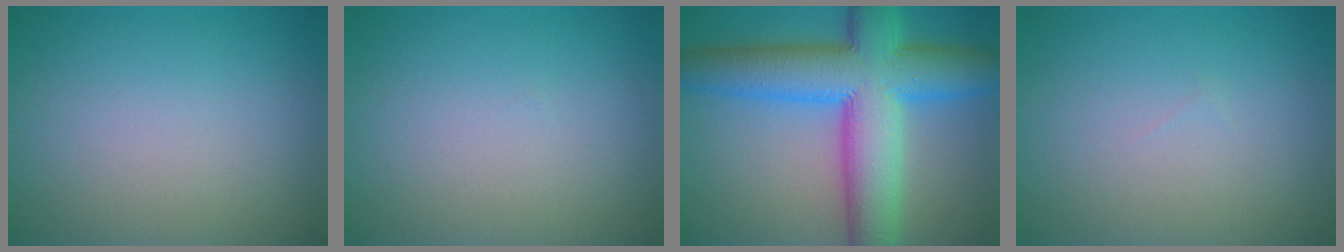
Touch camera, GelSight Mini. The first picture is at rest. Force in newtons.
{"total": 0.0}
{"total": 12.5, "press": 12.5, "slide": 0.2}
{"total": 0.0}